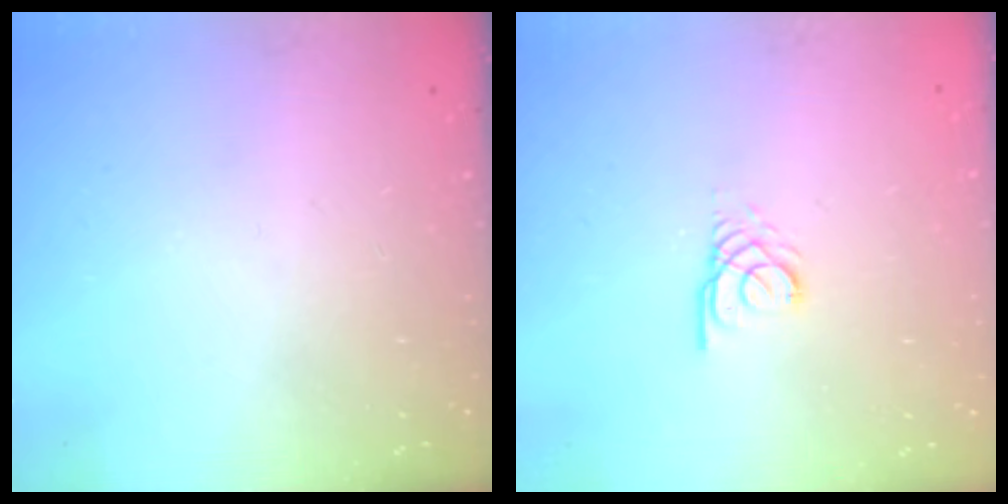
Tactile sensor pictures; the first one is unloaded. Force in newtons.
{"total": 2.2, "press": 2.2, "slide": 0.2}